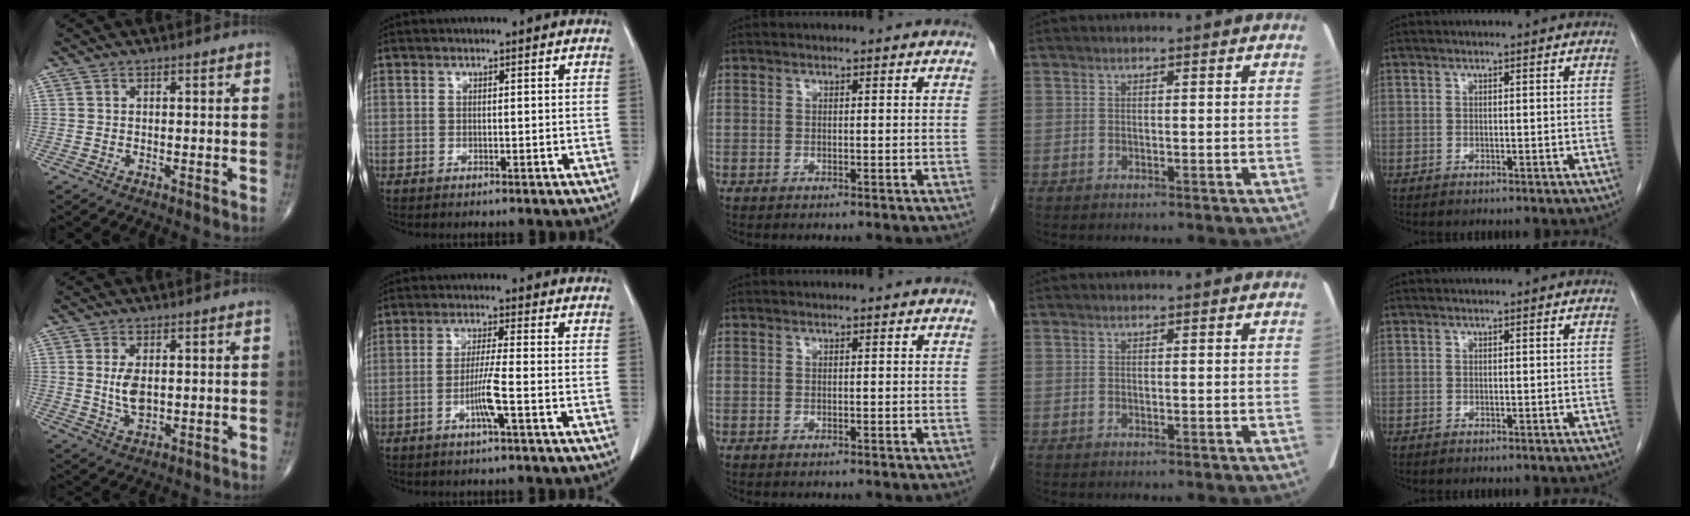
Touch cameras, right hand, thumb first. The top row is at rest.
{"thumb": {"total": 4.8, "force": [0.5, 2.6, 4.1], "torque": [-0.076, -0.009, 0.013]}, "index": {"total": 4.7, "force": [-1.7, -0.6, 4.4], "torque": [-0.085, -0.006, -0.036]}}